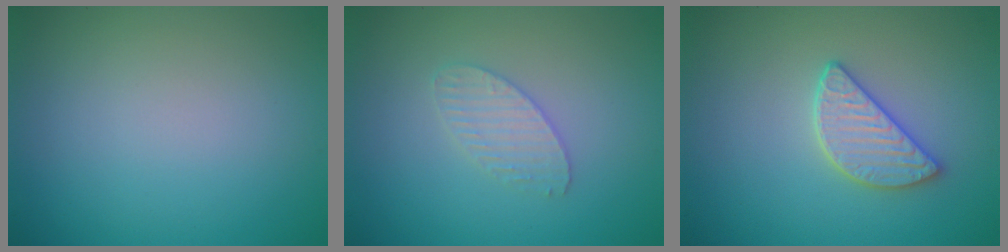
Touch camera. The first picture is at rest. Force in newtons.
{"total": 2.0, "press": 2.0, "slide": 0.1}
{"total": 2.9, "press": 2.8, "slide": 0.9}